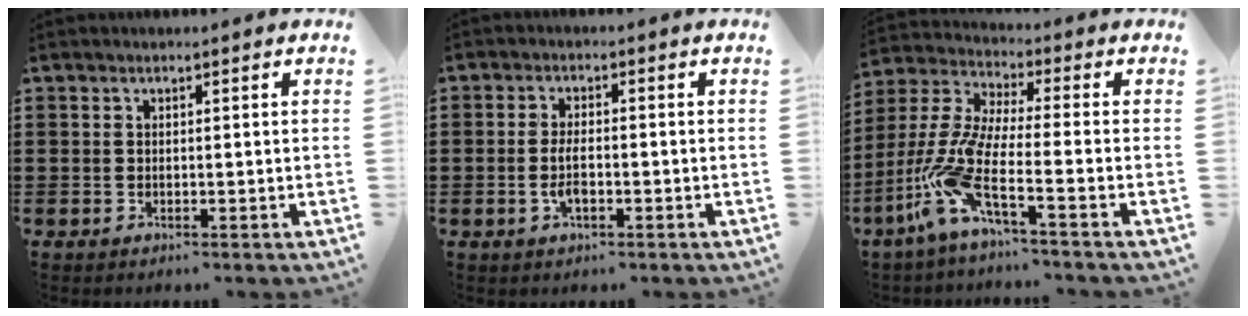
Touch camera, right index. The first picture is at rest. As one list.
[{"total": 3.5, "force": [-0.9, 1.1, 3.2], "torque": [-0.075, -0.004, -0.019]}, {"total": 10.7, "force": [-5.2, 2.4, 9.0], "torque": [-0.239, -0.027, -0.116]}]